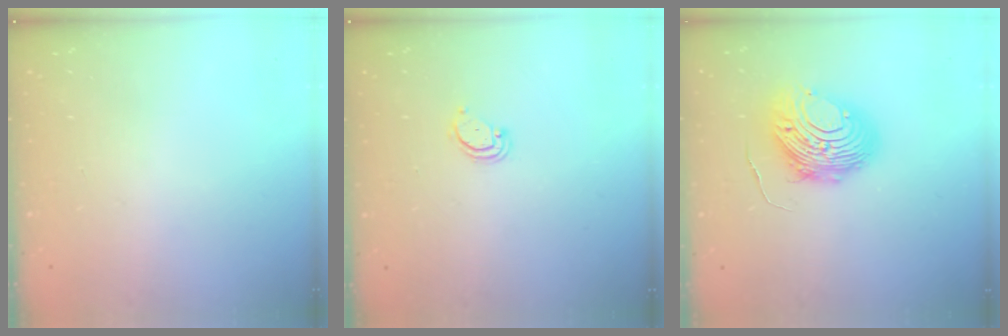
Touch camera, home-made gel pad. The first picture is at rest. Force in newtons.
{"total": 2.9, "press": 2.9, "slide": 0.2}
{"total": 10.7, "press": 10.6, "slide": 1.1}